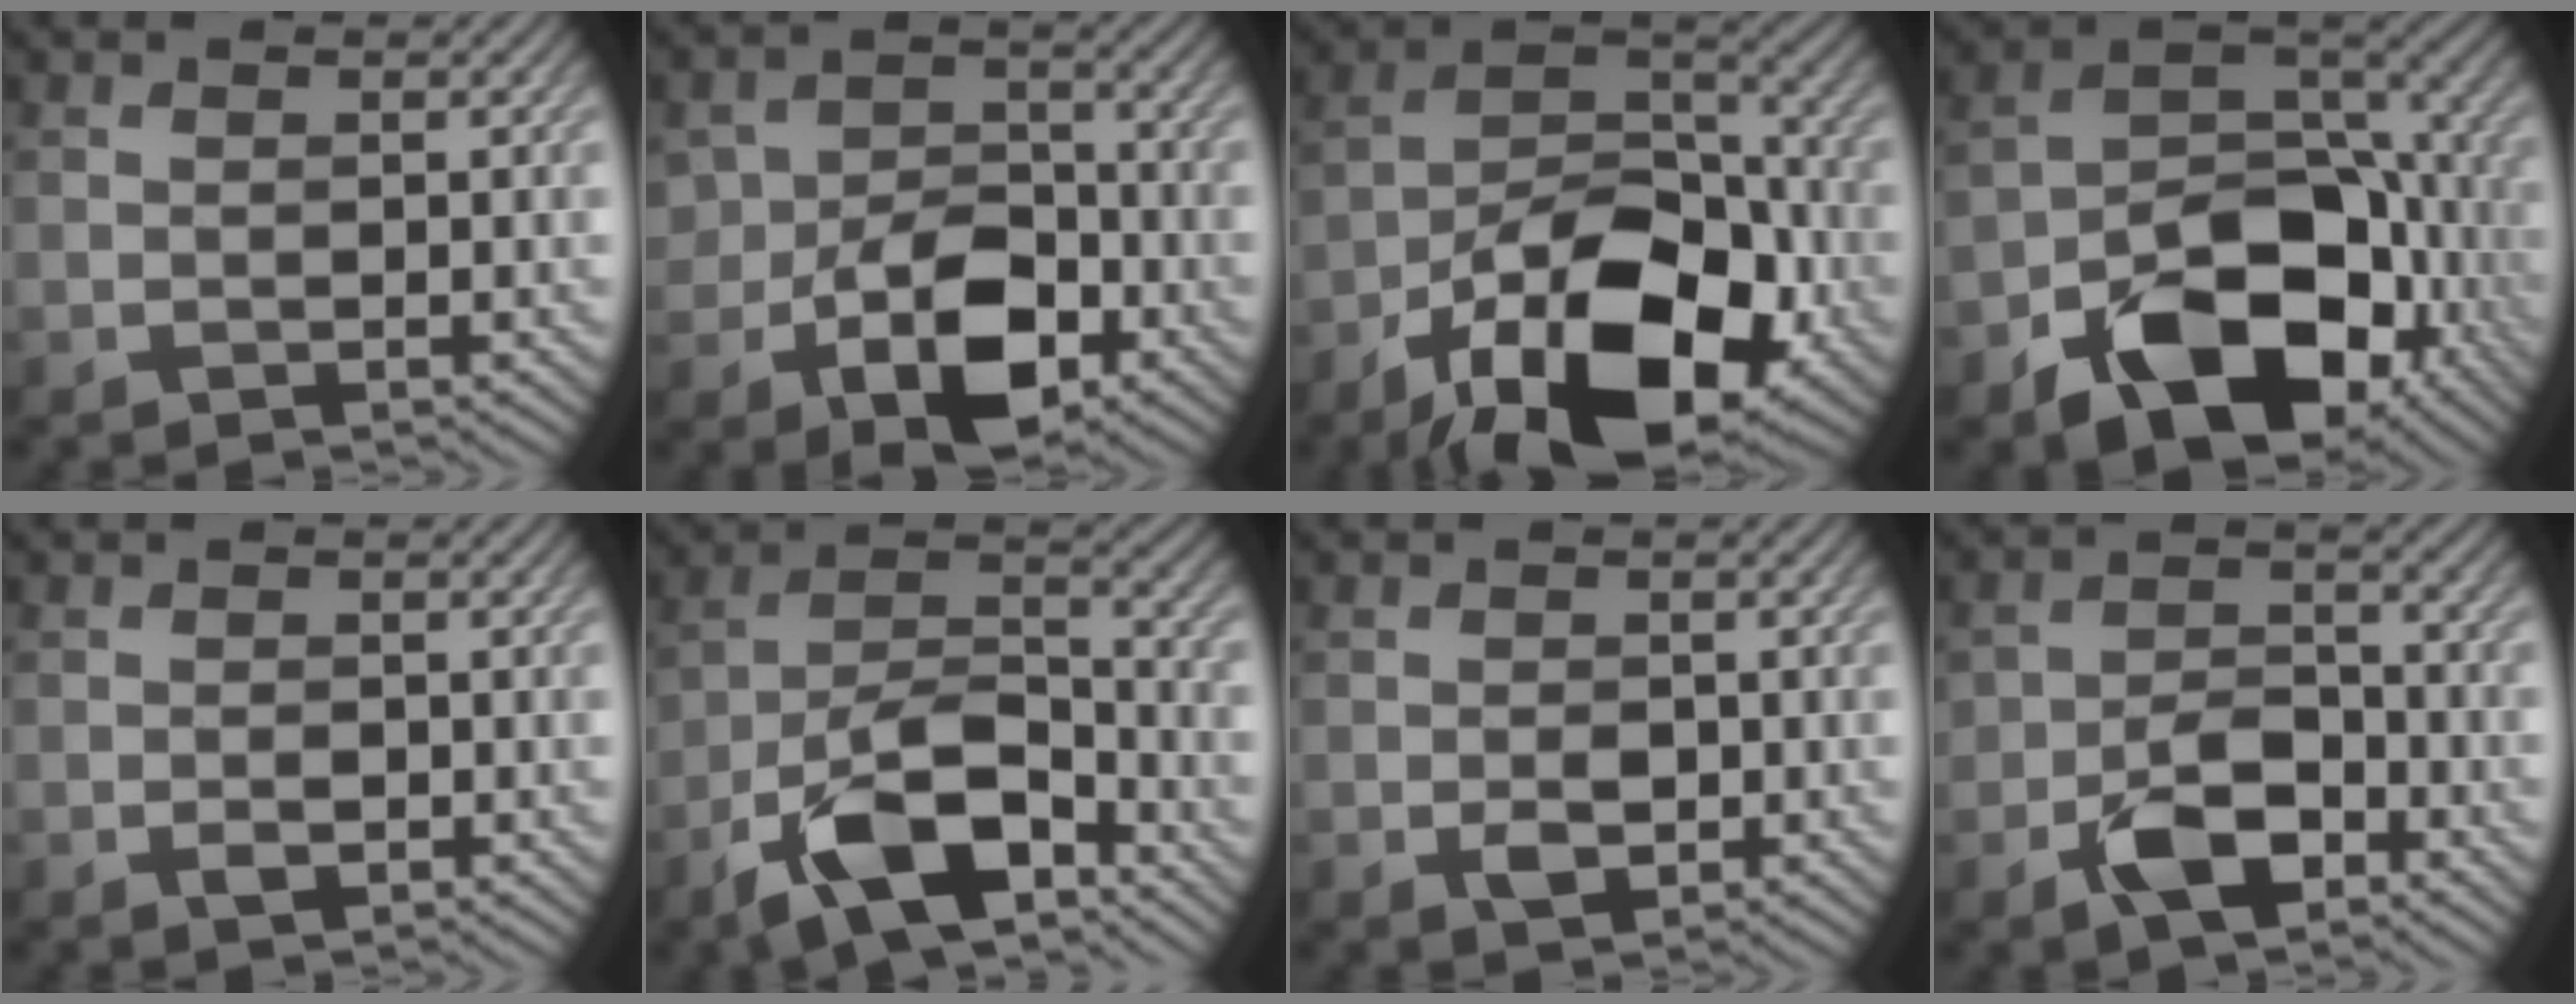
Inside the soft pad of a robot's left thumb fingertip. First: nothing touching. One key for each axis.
{"total": 9.1, "fx": -3.7, "fy": 6.0, "fz": 5.7, "tx": -0.106, "ty": -0.016, "tz": -0.062}
{"total": 17.8, "fx": -9.9, "fy": 9.0, "fz": 11.7, "tx": -0.196, "ty": -0.017, "tz": -0.179}
{"total": 15.7, "fx": -8.0, "fy": 10.0, "fz": 9.2, "tx": -0.146, "ty": -0.030, "tz": -0.138}
{"total": 1.6, "fx": -0.7, "fy": 1.0, "fz": 1.0, "tx": -0.017, "ty": -0.003, "tz": -0.013}
{"total": 12.7, "fx": -7.8, "fy": 5.5, "fz": 8.3, "tx": -0.158, "ty": -0.003, "tz": -0.163}
{"total": 2.5, "fx": -0.8, "fy": 1.8, "fz": 1.6, "tx": -0.028, "ty": -0.007, "tz": -0.013}
{"total": 6.4, "fx": -3.6, "fy": 3.6, "fz": 3.9, "tx": -0.068, "ty": 0.001, "tz": -0.073}